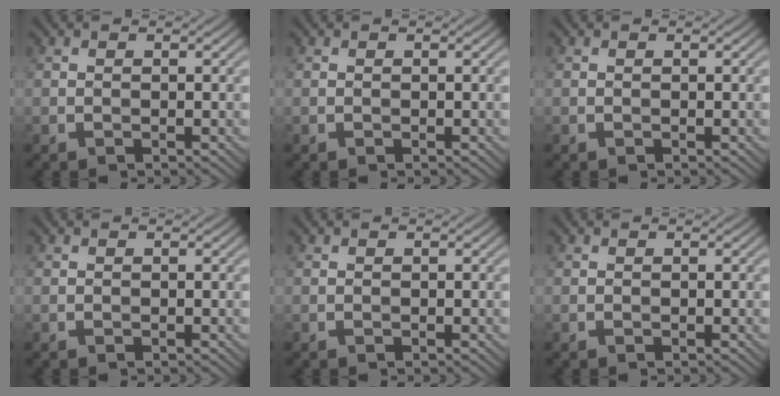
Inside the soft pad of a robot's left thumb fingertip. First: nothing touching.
{"total": 0.0}
{"total": 0.0}
{"total": 0.0}
{"total": 0.0}
{"total": 0.0}